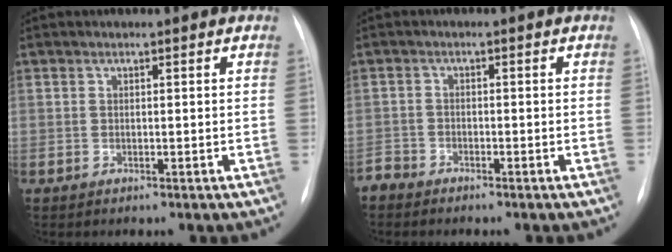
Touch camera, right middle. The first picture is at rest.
{"total": 2.2, "force": [-2.1, 0.6, -0.2], "torque": [0.008, -0.002, -0.040]}